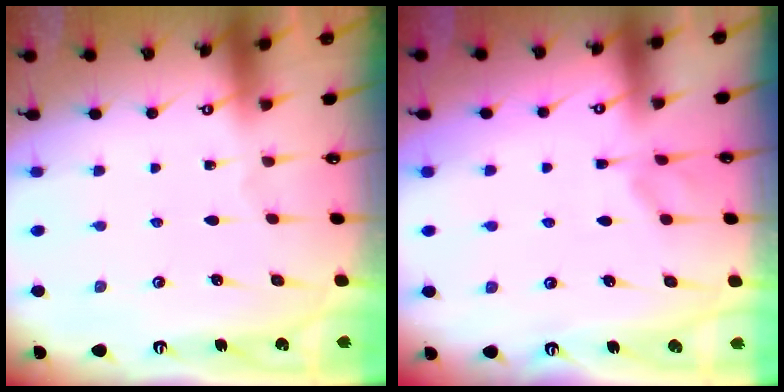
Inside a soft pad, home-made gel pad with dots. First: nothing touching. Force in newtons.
{"total": 3.7, "press": 3.7, "slide": 0.4}